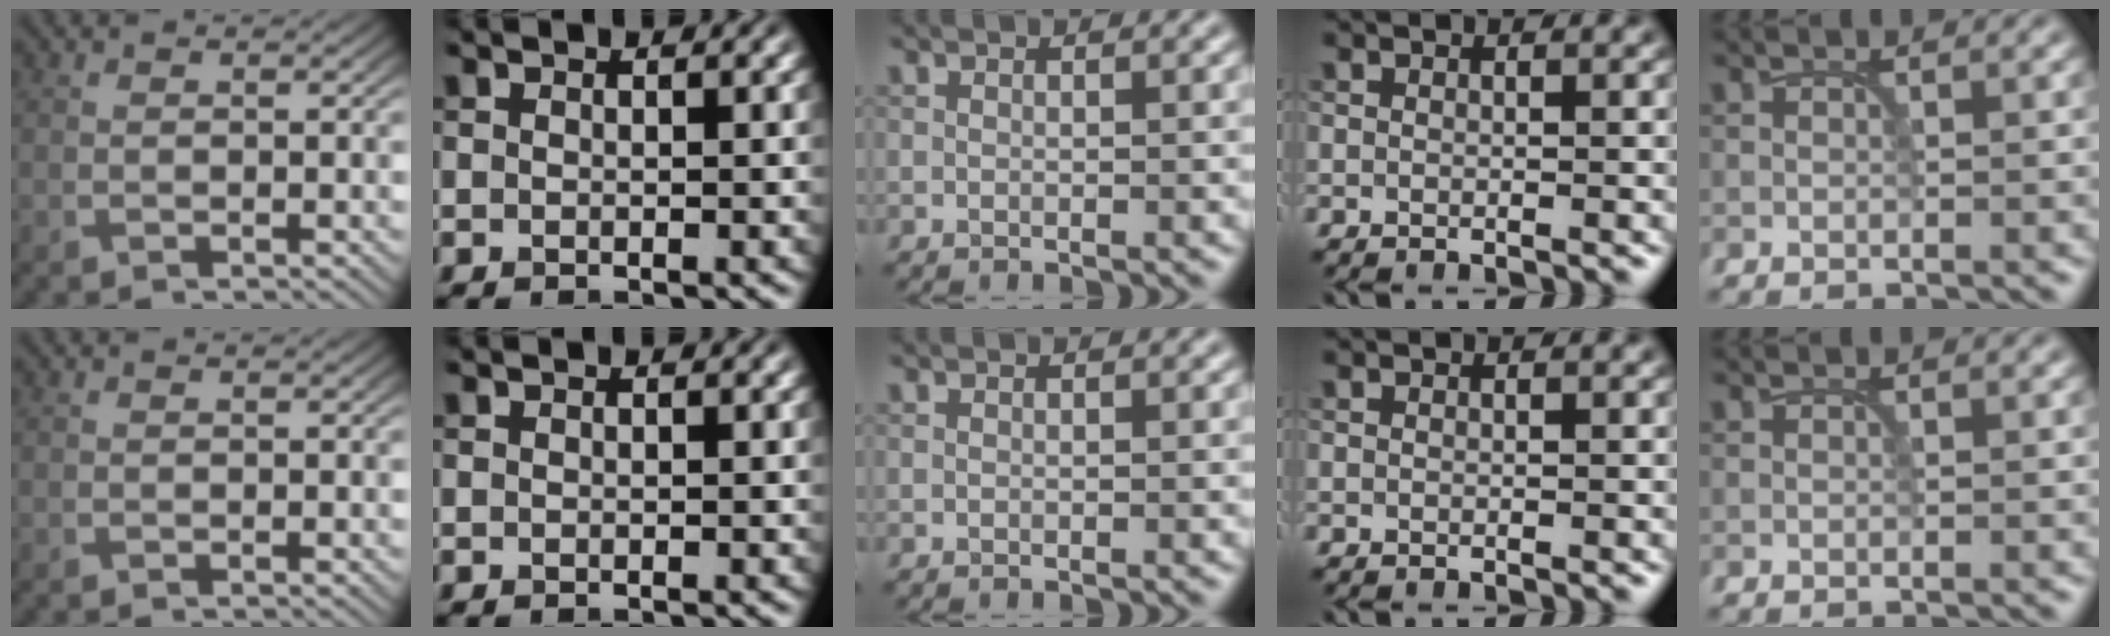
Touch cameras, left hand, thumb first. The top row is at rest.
{}